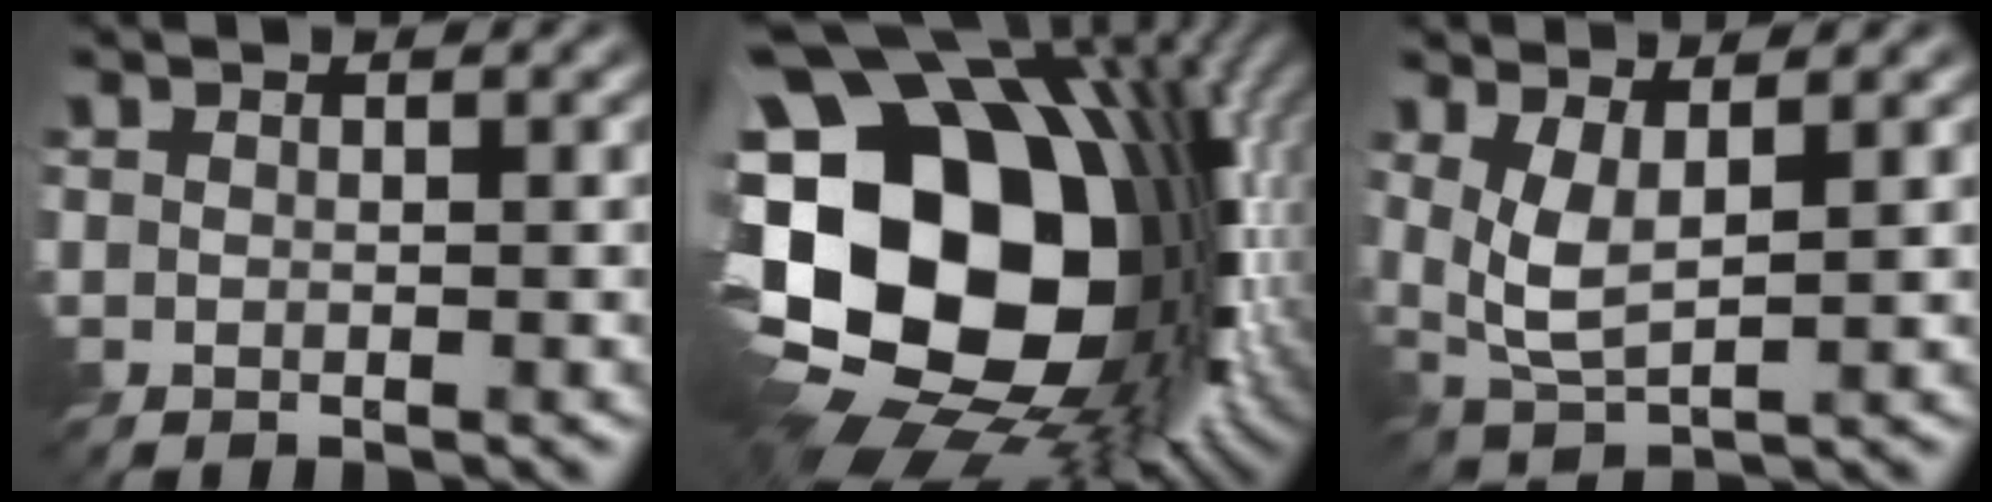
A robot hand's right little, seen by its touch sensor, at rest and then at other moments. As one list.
[{"total": 22.0, "force": [-1.6, 15.0, 16.0], "torque": [-0.299, 0.003, -0.034]}, {"total": 3.5, "force": [1.0, 1.3, 3.1], "torque": [-0.074, -0.009, 0.023]}]